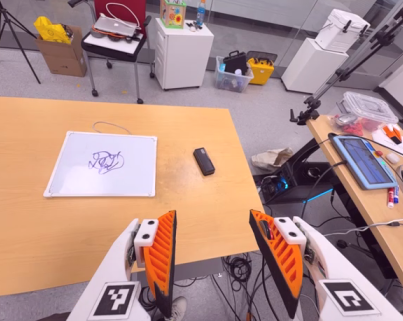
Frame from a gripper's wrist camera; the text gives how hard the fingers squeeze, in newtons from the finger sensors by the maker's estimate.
{"total": 0.0}